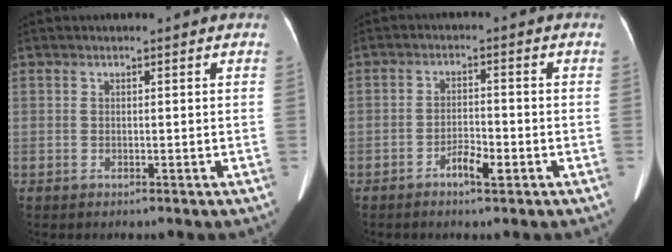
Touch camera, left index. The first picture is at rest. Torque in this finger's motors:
{"motor_torque": [0.01, 0.08, 0.04, 0.01]}